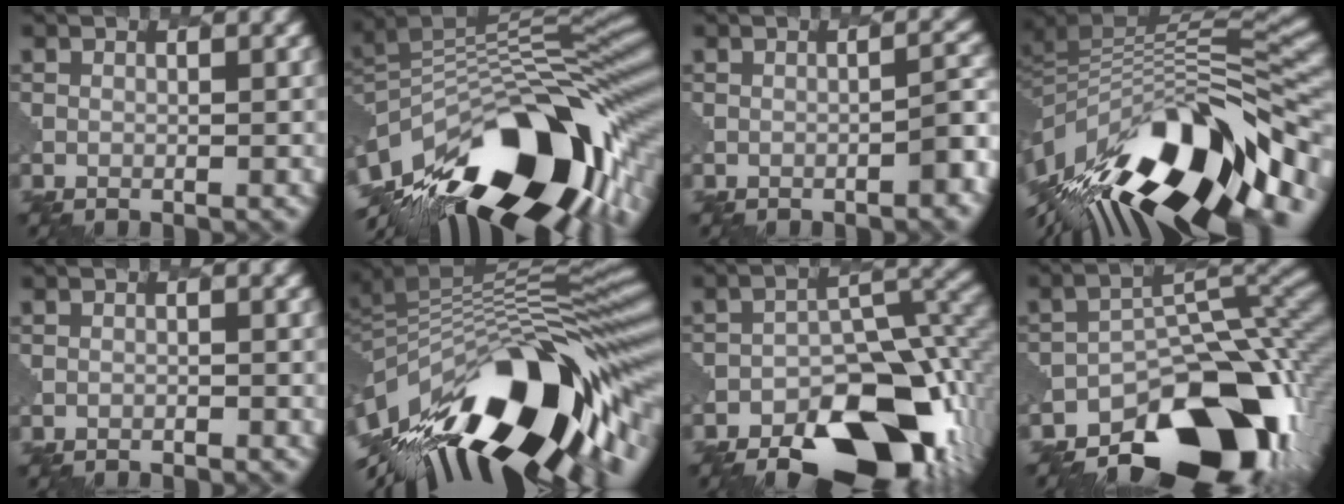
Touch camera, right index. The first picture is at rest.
{"total": 16.9, "force": [-7.4, 7.5, 13.2], "torque": [-0.229, -0.003, -0.130]}
{"total": 2.6, "force": [-1.6, 0.5, 2.0], "torque": [-0.021, 0.011, -0.026]}
{"total": 15.2, "force": [-5.7, 6.7, 12.4], "torque": [-0.219, 0.012, -0.099]}
{"total": 0.9, "force": [-0.9, 0.0, -0.1], "torque": [0.009, 0.004, -0.015]}
{"total": 16.6, "force": [-5.2, 7.0, 14.2], "torque": [-0.230, 0.004, -0.099]}
{"total": 13.8, "force": [-8.5, 6.3, 9.0], "torque": [-0.137, -0.013, -0.131]}
{"total": 15.4, "force": [-10.1, 7.5, 8.9], "torque": [-0.128, -0.012, -0.154]}